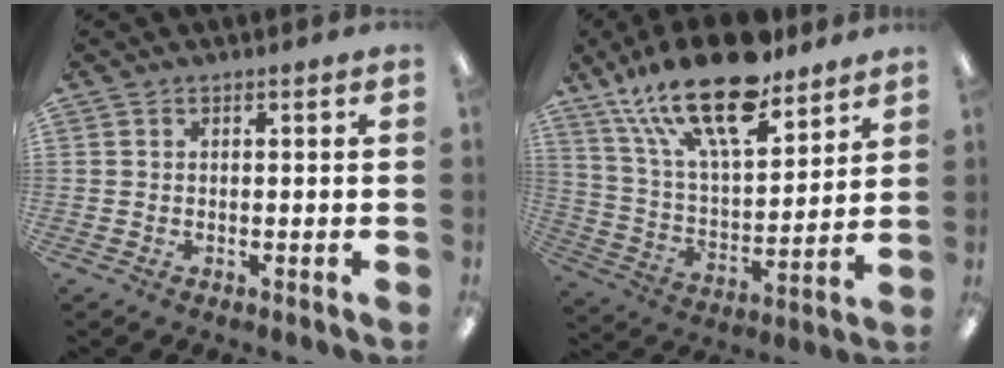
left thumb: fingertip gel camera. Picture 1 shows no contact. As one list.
[{"total": 22.3, "force": [15.7, 8.2, 13.6], "torque": [-0.251, -0.087, 0.271]}]